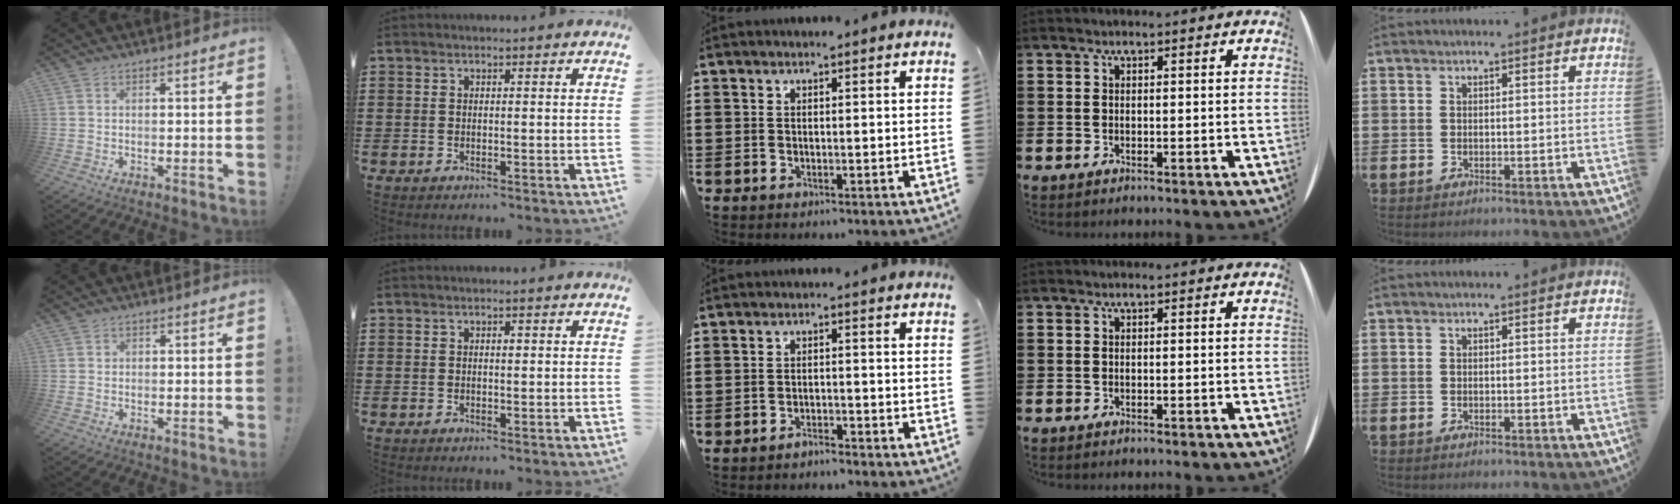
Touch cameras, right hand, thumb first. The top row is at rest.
{"thumb": {"total": 0.6, "force": [0.1, 0.6, 0.0], "torque": [0.002, 0.000, 0.000]}, "index": {"total": 0.6, "force": [0.2, 0.3, 0.5], "torque": [-0.011, 0.001, 0.003]}, "middle": {"total": 1.5, "force": [-1.5, 0.1, 0.4], "torque": [-0.013, -0.001, -0.028]}}